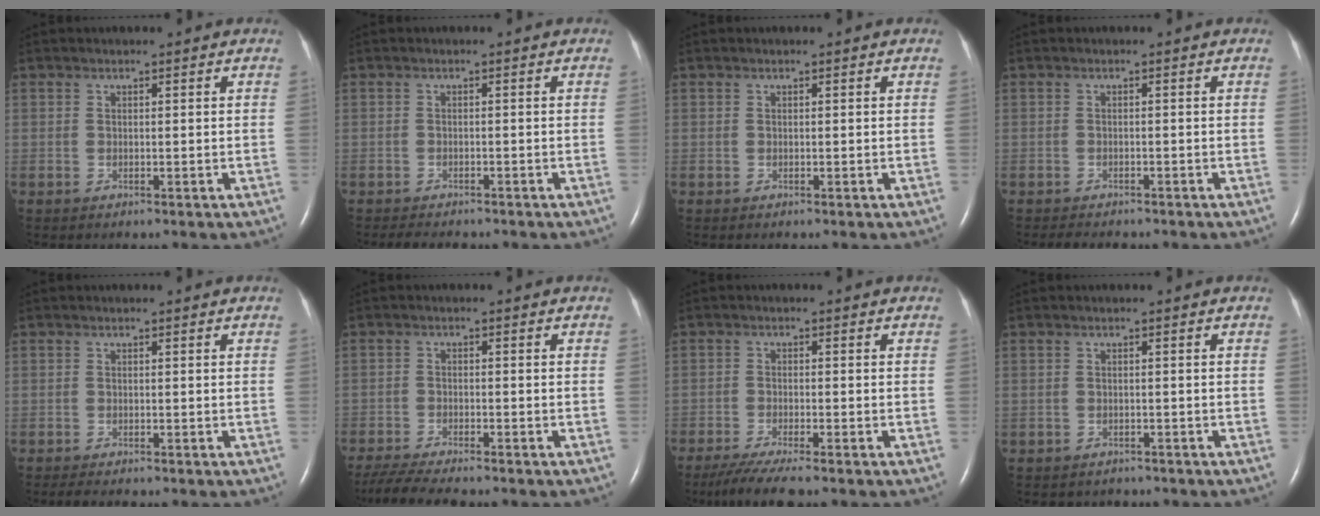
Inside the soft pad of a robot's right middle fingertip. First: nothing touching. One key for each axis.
{"total": 3.9, "fx": -3.4, "fy": 1.2, "fz": 1.6, "tx": -0.028, "ty": -0.009, "tz": -0.043}
{"total": 0.0}
{"total": 3.7, "fx": -3.2, "fy": 1.2, "fz": 1.5, "tx": -0.026, "ty": -0.008, "tz": -0.039}
{"total": 1.4, "fx": -1.2, "fy": 0.1, "fz": 0.6, "tx": -0.019, "ty": -0.008, "tz": -0.021}
{"total": 8.5, "fx": -7.5, "fy": 0.7, "fz": 4.0, "tx": -0.069, "ty": -0.024, "tz": -0.125}
{"total": 5.8, "fx": -4.7, "fy": 0.0, "fz": 3.4, "tx": -0.059, "ty": -0.016, "tz": -0.081}
{"total": 2.6, "fx": -2.3, "fy": 1.3, "fz": 0.0, "tx": -0.010, "ty": 0.004, "tz": -0.031}